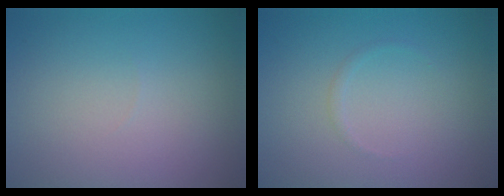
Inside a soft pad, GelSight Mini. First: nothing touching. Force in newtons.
{"total": 0.5, "press": 0.5, "slide": 0.0}